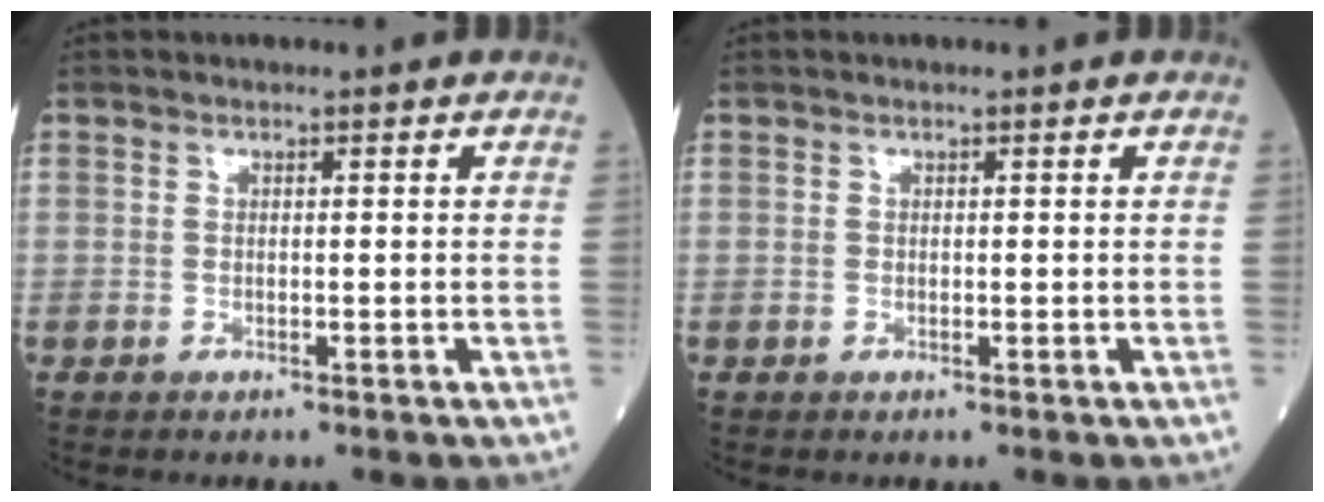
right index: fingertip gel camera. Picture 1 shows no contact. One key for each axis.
{"total": 0.0}